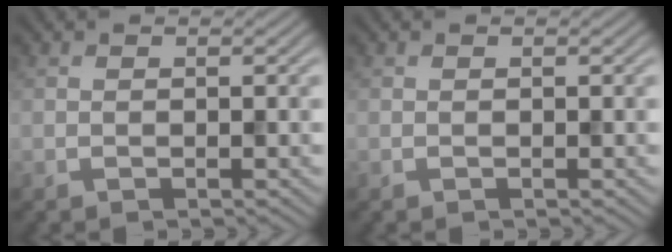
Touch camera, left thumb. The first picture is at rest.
{"total": 0.0}